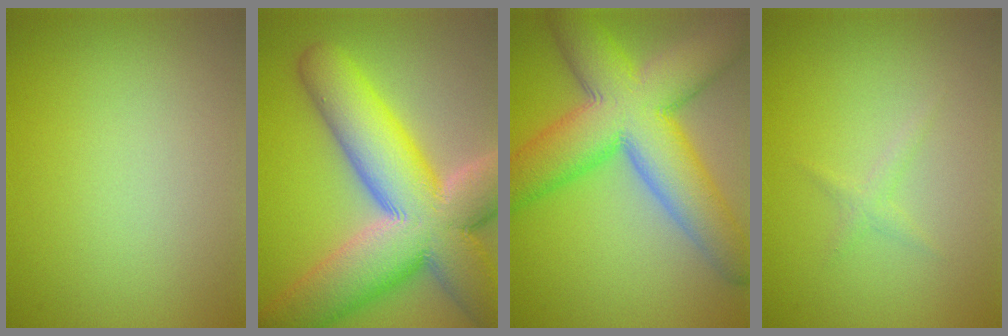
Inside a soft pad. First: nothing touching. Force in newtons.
{"total": 15.8, "press": 15.7, "slide": 0.9}
{"total": 12.6, "press": 12.6, "slide": 0.5}
{"total": 1.0, "press": 1.0, "slide": 0.1}